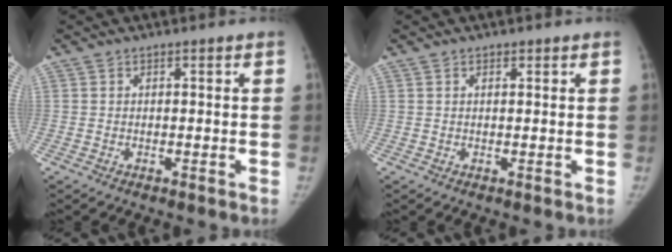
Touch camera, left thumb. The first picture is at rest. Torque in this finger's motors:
{"motor_torque": [-0.28, 0.30, -0.41, 0.29, -0.02]}